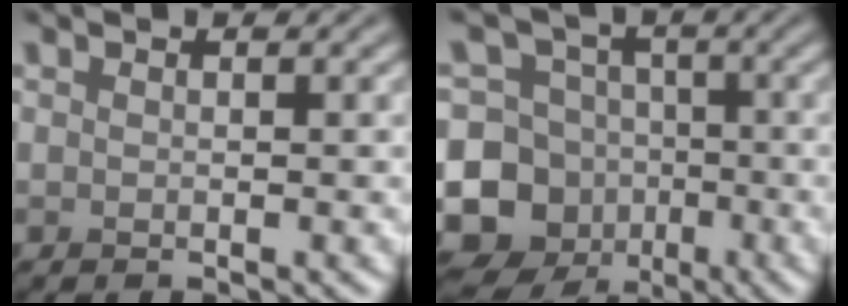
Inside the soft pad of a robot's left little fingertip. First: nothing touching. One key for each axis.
{"total": 12.7, "fx": -4.7, "fy": 11.4, "fz": 3.0, "tx": -0.082, "ty": -0.009, "tz": -0.085}